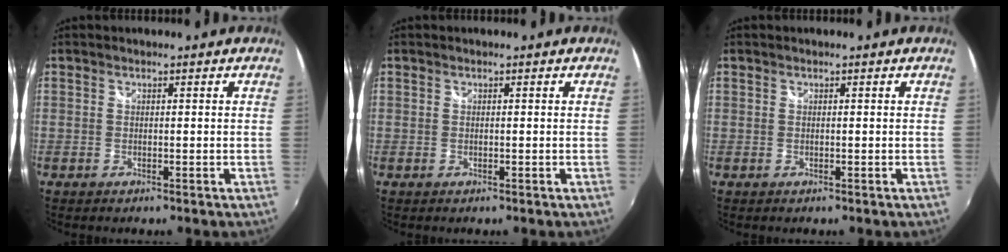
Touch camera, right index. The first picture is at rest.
{"total": 0.0}
{"total": 0.0}